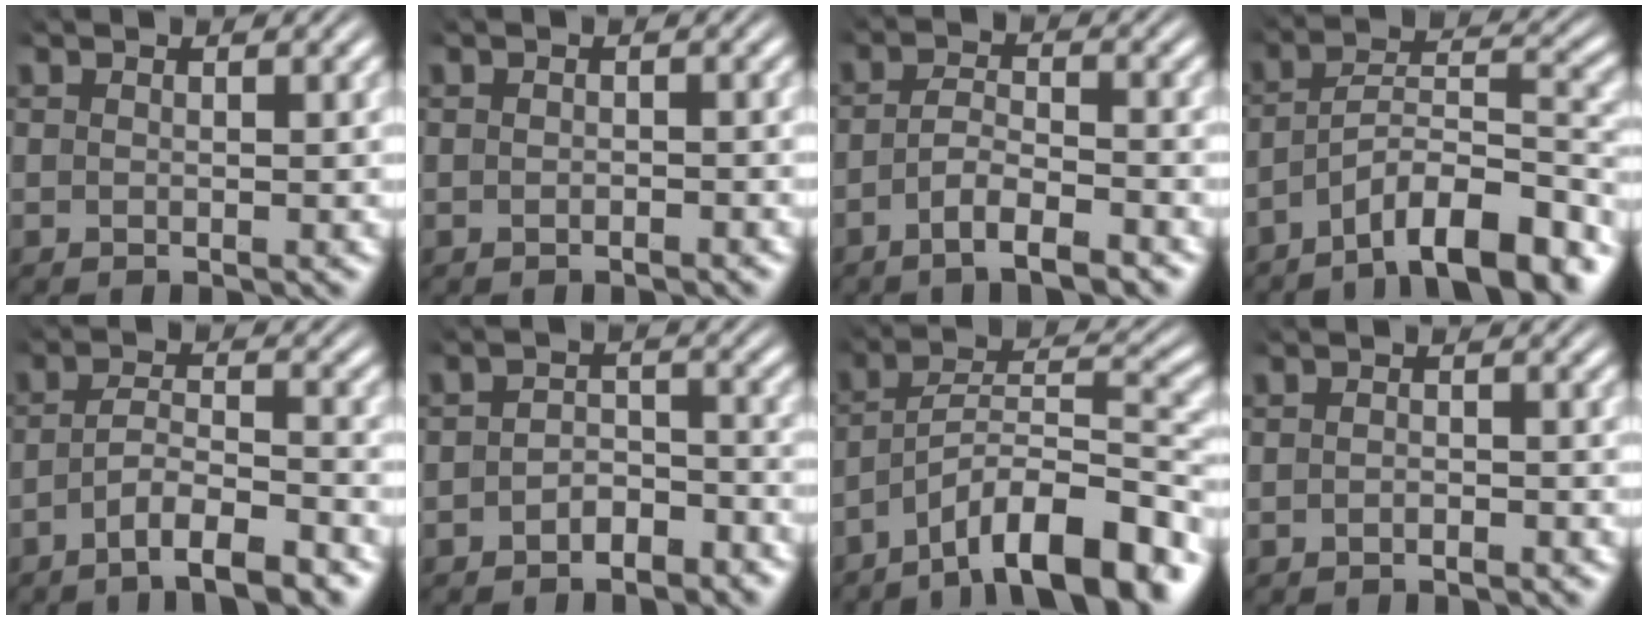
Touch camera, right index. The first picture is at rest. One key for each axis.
{"total": 0.8, "fx": -0.7, "fy": 0.0, "fz": 0.2, "tx": -0.008, "ty": -0.006, "tz": -0.009}
{"total": 4.2, "fx": -3.0, "fy": 1.3, "fz": 2.6, "tx": -0.046, "ty": -0.017, "tz": -0.047}
{"total": 8.8, "fx": -5.4, "fy": 3.5, "fz": 6.0, "tx": -0.086, "ty": -0.009, "tz": -0.083}
{"total": 5.4, "fx": -3.8, "fy": 1.9, "fz": 3.4, "tx": -0.055, "ty": -0.019, "tz": -0.059}
{"total": 3.4, "fx": -3.0, "fy": 1.5, "fz": 0.8, "tx": -0.002, "ty": -0.012, "tz": -0.051}
{"total": 8.7, "fx": -4.3, "fy": 3.5, "fz": 6.7, "tx": -0.104, "ty": -0.007, "tz": -0.064}
{"total": 1.2, "fx": -1.2, "fy": 0.1, "fz": 0.3, "tx": -0.005, "ty": -0.004, "tz": -0.019}